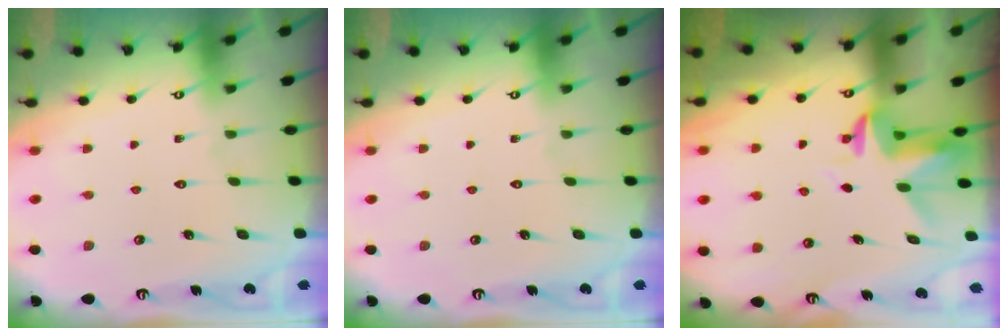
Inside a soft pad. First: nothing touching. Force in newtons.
{"total": 0.0}
{"total": 3.4, "press": 3.3, "slide": 0.4}